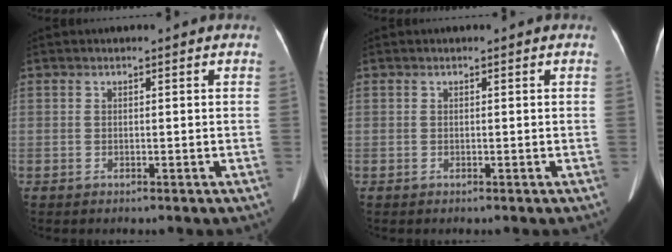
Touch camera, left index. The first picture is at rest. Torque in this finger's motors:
{"motor_torque": [-0.15, -0.16, 0.00, 0.01]}